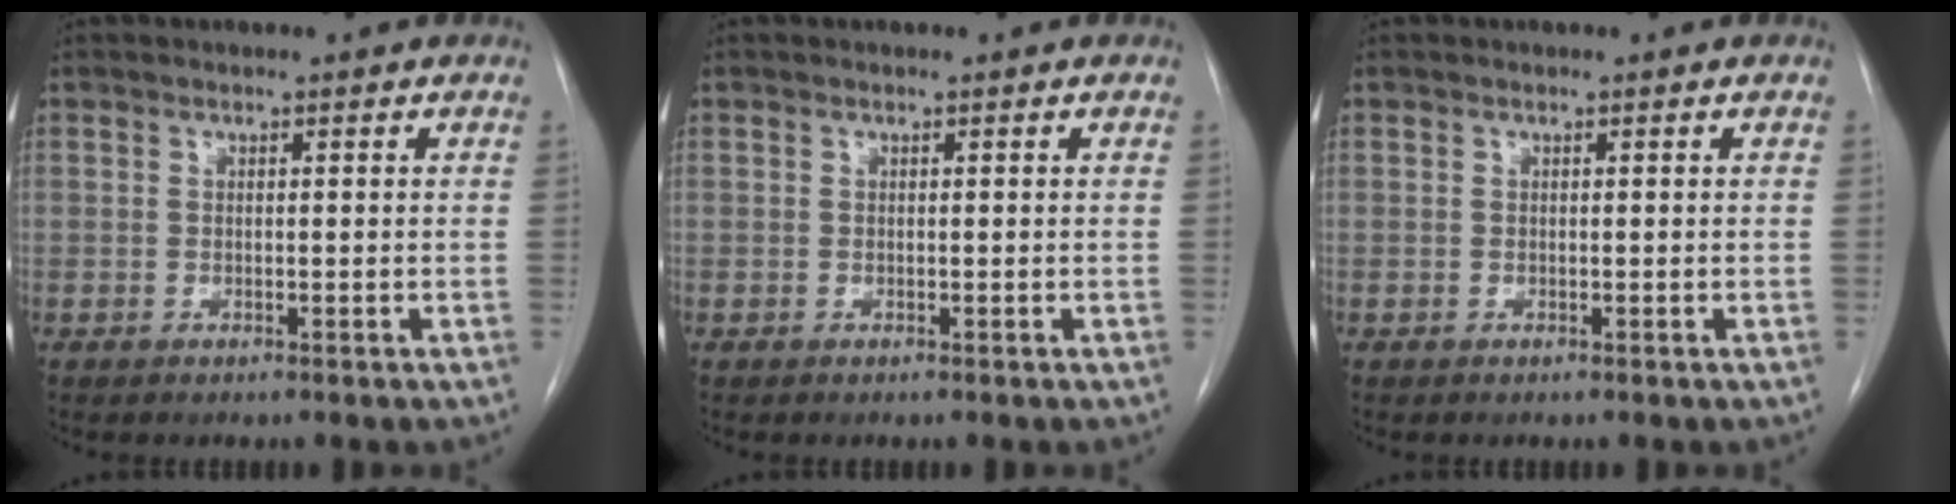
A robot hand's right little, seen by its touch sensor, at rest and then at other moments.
{"total": 0.0}
{"total": 0.0}